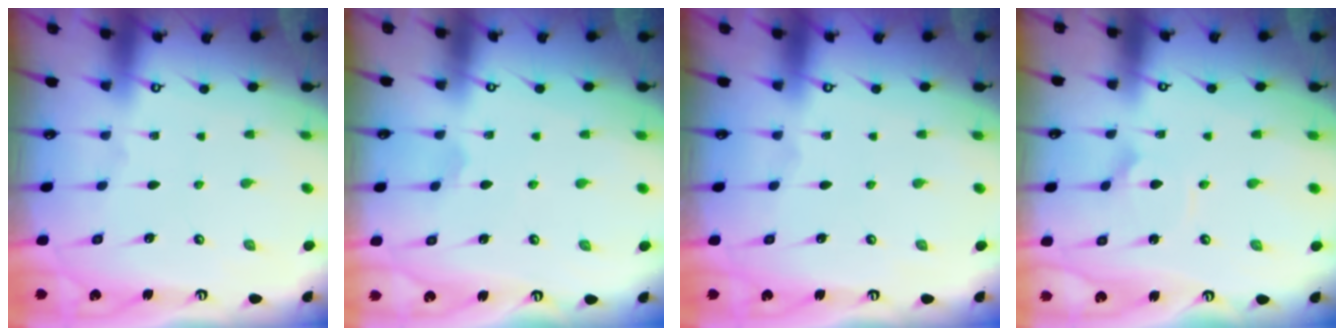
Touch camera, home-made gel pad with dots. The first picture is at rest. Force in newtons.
{"total": 2.8, "press": 2.8, "slide": 0.3}
{"total": 0.0}
{"total": 2.8, "press": 2.8, "slide": 0.2}